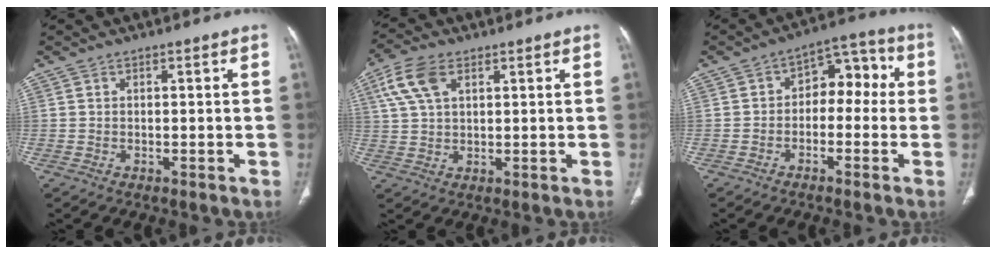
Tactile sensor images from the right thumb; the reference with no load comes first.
{"total": 7.9, "force": [3.4, 4.4, 5.6], "torque": [-0.122, 0.007, 0.069]}
{"total": 8.6, "force": [-0.5, 5.8, 6.3], "torque": [-0.046, 0.047, -0.022]}